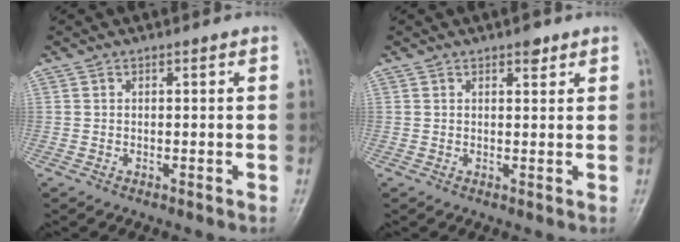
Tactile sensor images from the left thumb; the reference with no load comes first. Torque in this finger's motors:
{"motor_torque": [0.87, 0.09, 0.56, 0.00, 0.02]}